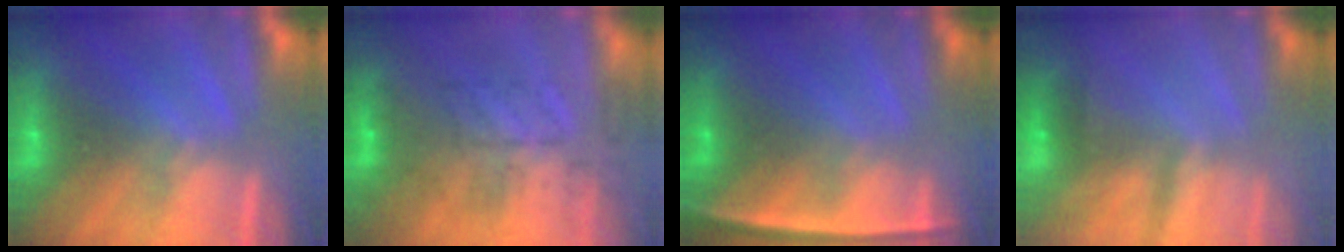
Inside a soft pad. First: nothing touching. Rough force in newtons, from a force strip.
{"total": 8.3}
{"total": 2.4}
{"total": 2.3}